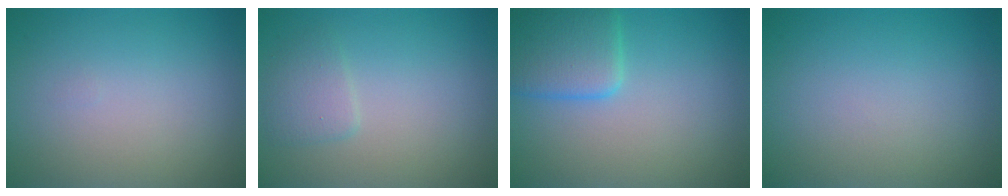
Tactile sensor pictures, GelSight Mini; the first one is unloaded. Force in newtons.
{"total": 1.7, "press": 1.7, "slide": 0.0}
{"total": 4.4, "press": 4.4, "slide": 0.2}
{"total": 0.0}